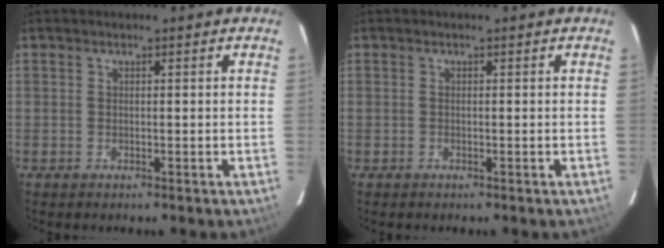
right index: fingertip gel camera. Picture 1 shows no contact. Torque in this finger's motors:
{"motor_torque": [0.09, 0.06, 0.01, -0.02]}